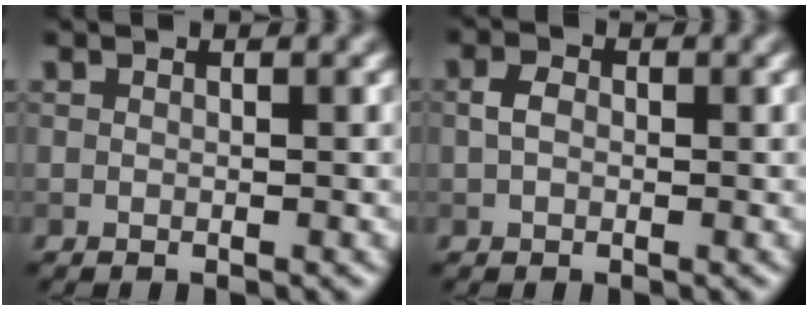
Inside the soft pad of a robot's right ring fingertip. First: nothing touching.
{"total": 1.5, "force": [0.0, 1.1, 1.0], "torque": [-0.022, 0.004, -0.004]}